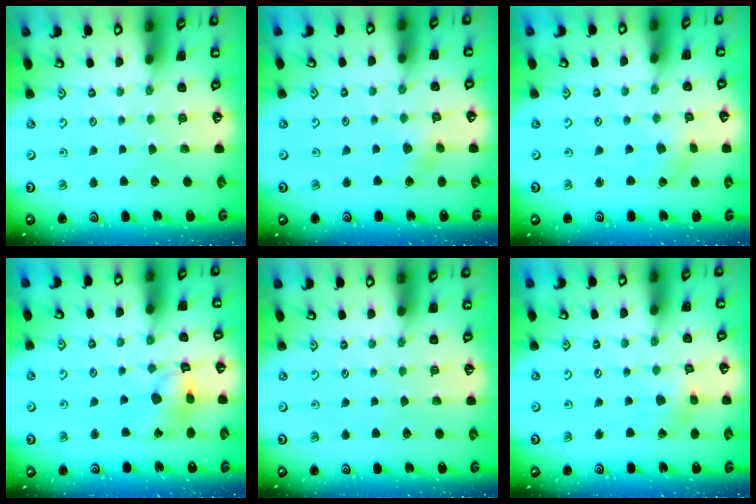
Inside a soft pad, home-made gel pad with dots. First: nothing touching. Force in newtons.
{"total": 3.1, "press": 3.1, "slide": 0.4}
{"total": 1.6, "press": 1.5, "slide": 0.2}
{"total": 10.0, "press": 9.9, "slide": 1.0}
{"total": 0.0}
{"total": 2.3, "press": 2.3, "slide": 0.2}